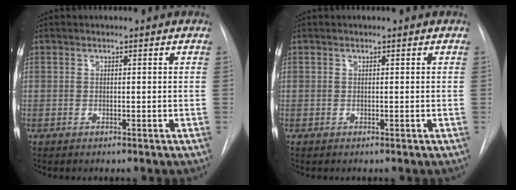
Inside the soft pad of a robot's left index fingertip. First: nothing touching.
{"total": 0.0}